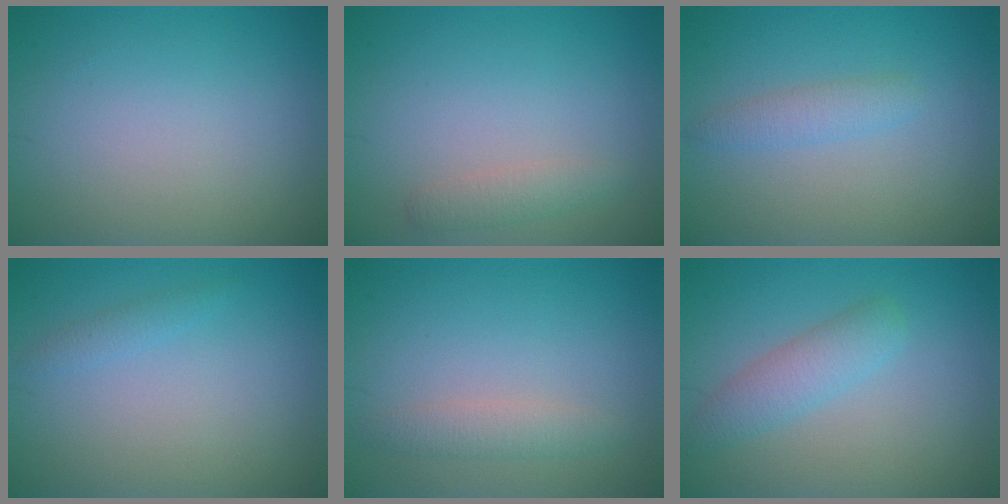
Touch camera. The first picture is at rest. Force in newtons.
{"total": 1.5, "press": 1.5, "slide": 0.0}
{"total": 1.7, "press": 1.7, "slide": 0.1}
{"total": 1.0, "press": 1.0, "slide": 0.1}
{"total": 1.9, "press": 1.9, "slide": 0.0}
{"total": 2.9, "press": 2.9, "slide": 0.1}